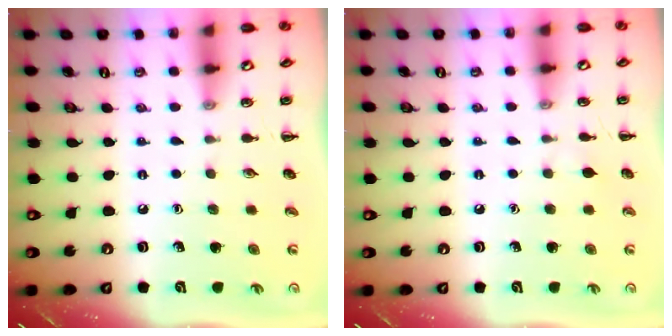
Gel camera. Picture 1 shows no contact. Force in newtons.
{"total": 2.7, "press": 2.5, "slide": 1.0}